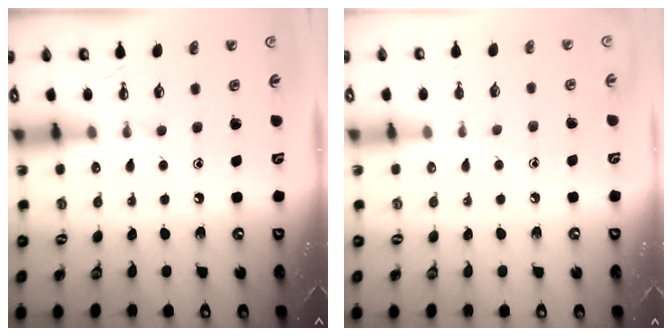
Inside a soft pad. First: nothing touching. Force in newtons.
{"total": 4.9, "press": 4.9, "slide": 0.5}